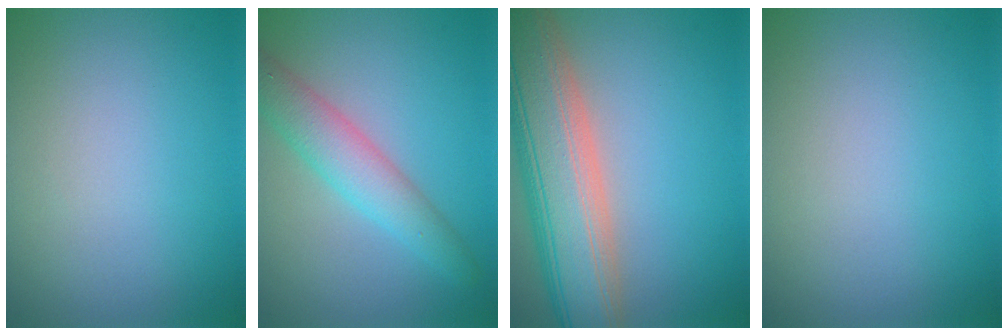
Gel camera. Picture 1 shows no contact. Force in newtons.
{"total": 4.2, "press": 4.2, "slide": 0.2}
{"total": 10.4, "press": 10.4, "slide": 0.6}
{"total": 0.0}